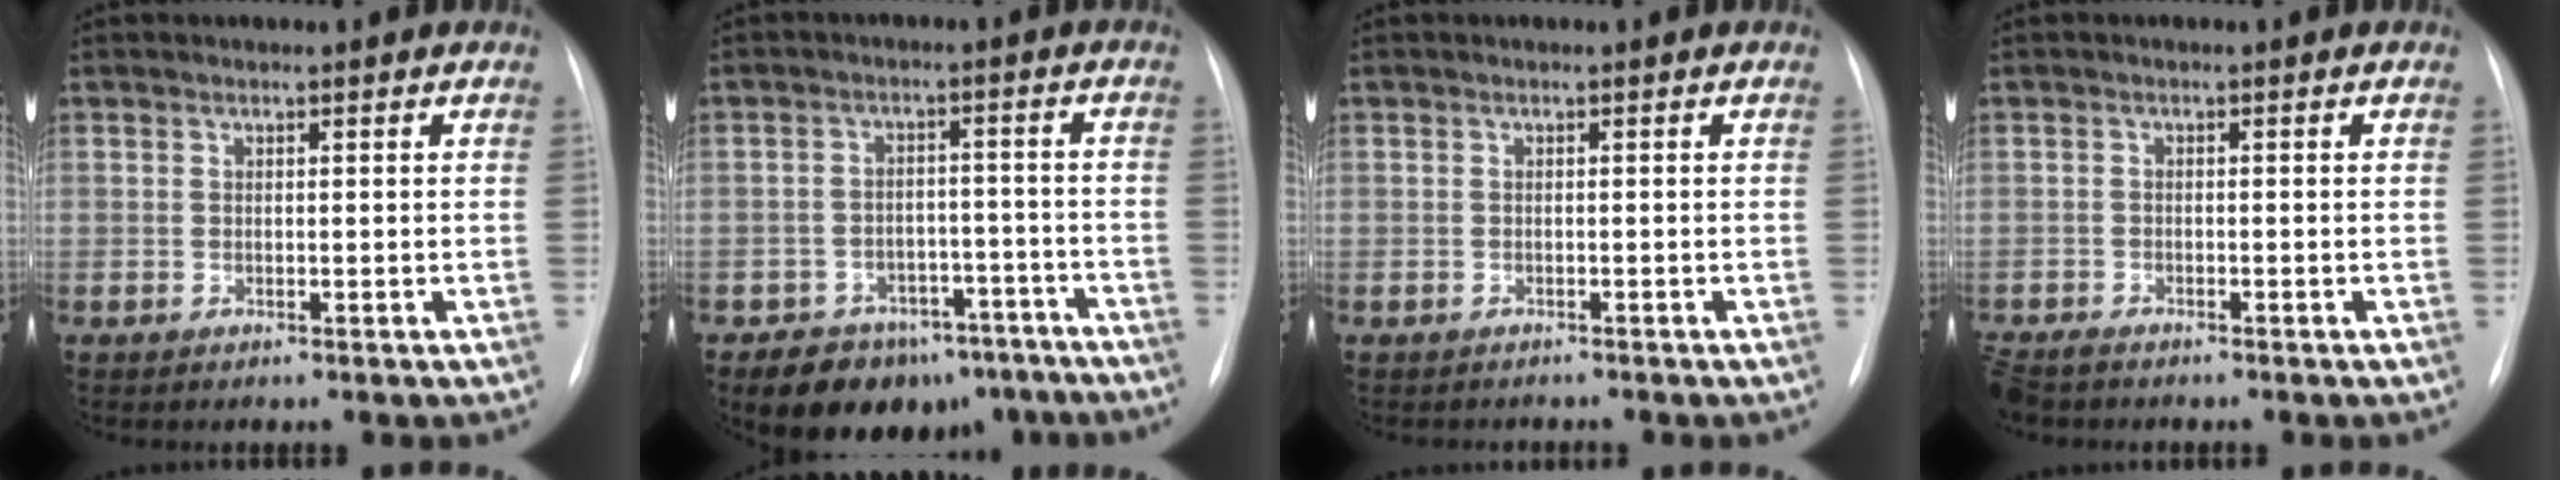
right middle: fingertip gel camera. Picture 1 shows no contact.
{"total": 12.2, "force": [-9.1, 6.9, 4.0], "torque": [-0.040, 0.029, -0.122]}
{"total": 1.7, "force": [-1.6, 0.5, 0.2], "torque": [-0.006, -0.003, -0.020]}
{"total": 3.7, "force": [-3.3, 1.2, 1.3], "torque": [-0.025, -0.010, -0.058]}